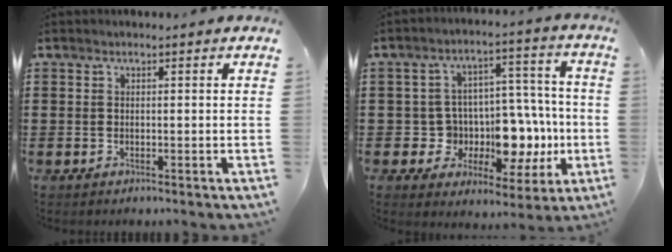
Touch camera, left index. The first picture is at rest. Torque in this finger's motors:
{"motor_torque": [1.01, 0.27, 0.57, 0.11]}